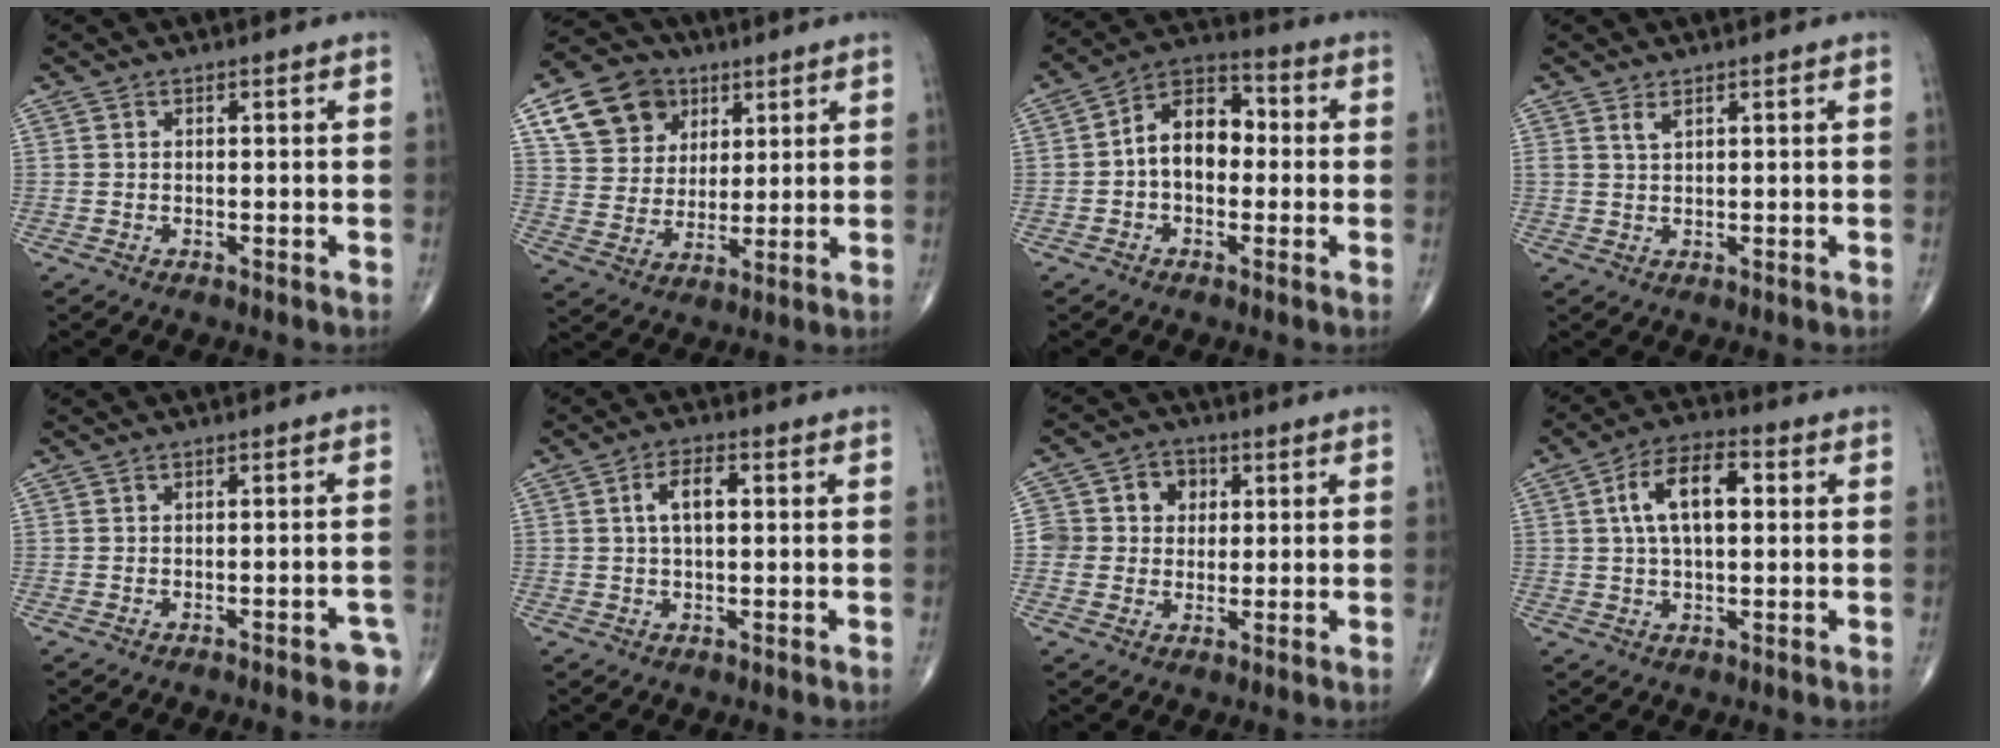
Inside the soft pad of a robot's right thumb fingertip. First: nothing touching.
{"total": 13.7, "force": [6.5, 10.7, 5.6], "torque": [-0.073, -0.011, 0.116]}
{"total": 10.6, "force": [-0.3, 7.1, 7.9], "torque": [-0.105, 0.035, -0.020]}
{"total": 1.5, "force": [1.0, 0.4, 1.0], "torque": [-0.018, -0.003, 0.024]}
{"total": 4.8, "force": [-3.0, 1.2, 3.5], "torque": [-0.033, 0.013, -0.033]}
{"total": 5.2, "force": [1.0, 2.5, 4.5], "torque": [-0.080, 0.010, 0.015]}
{"total": 7.4, "force": [1.2, 6.9, 2.3], "torque": [0.009, 0.012, 0.014]}
{"total": 10.7, "force": [2.1, 5.3, 9.1], "torque": [-0.156, 0.020, 0.031]}